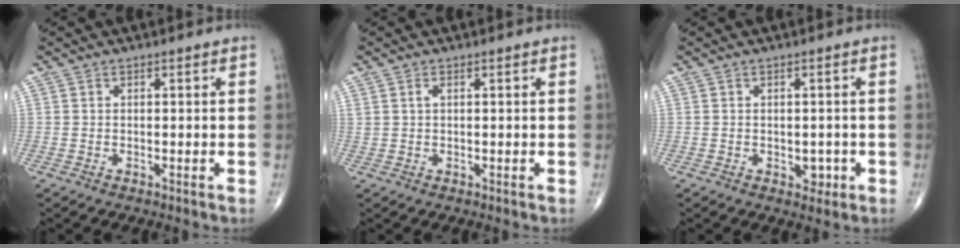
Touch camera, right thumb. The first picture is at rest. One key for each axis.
{"total": 1.0, "fx": 0.4, "fy": 0.5, "fz": 0.8, "tx": -0.018, "ty": 0.005, "tz": 0.010}
{"total": 1.9, "fx": -0.6, "fy": 1.4, "fz": 1.1, "tx": -0.004, "ty": 0.002, "tz": -0.006}